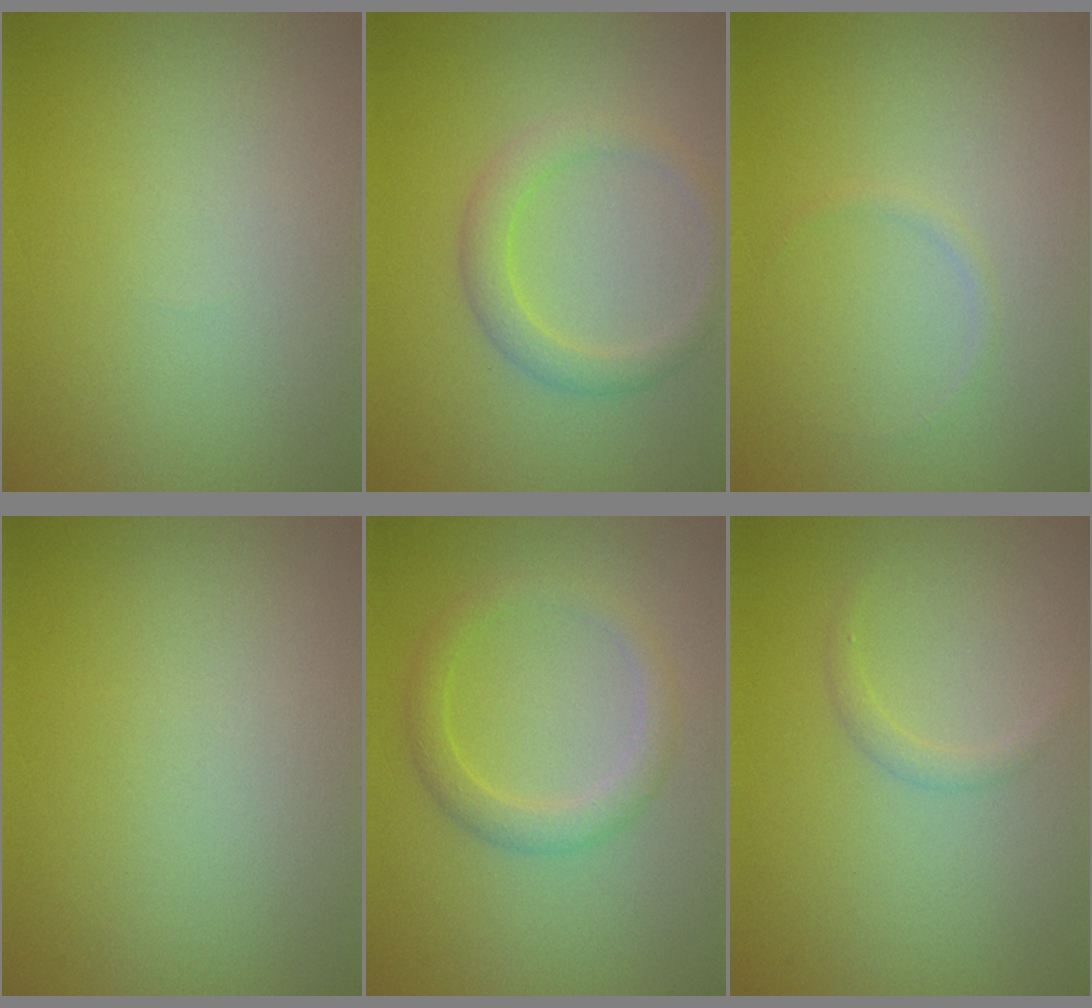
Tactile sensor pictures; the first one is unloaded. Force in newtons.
{"total": 2.5, "press": 2.5, "slide": 0.1}
{"total": 0.5, "press": 0.5, "slide": 0.1}
{"total": 0.0}
{"total": 2.5, "press": 2.4, "slide": 0.2}
{"total": 1.0, "press": 1.0, "slide": 0.0}